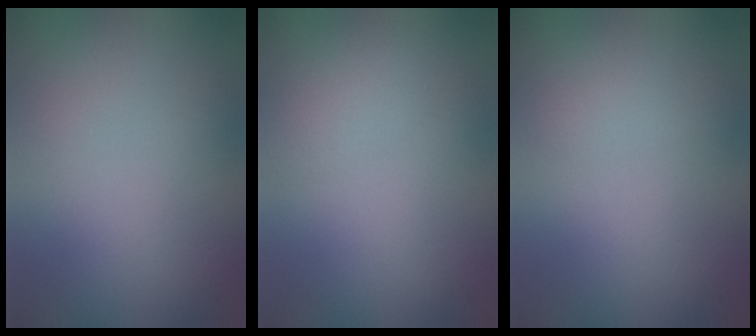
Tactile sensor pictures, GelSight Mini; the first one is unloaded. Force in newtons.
{"total": 1.6, "press": 1.6, "slide": 0.1}
{"total": 0.8, "press": 0.7, "slide": 0.1}